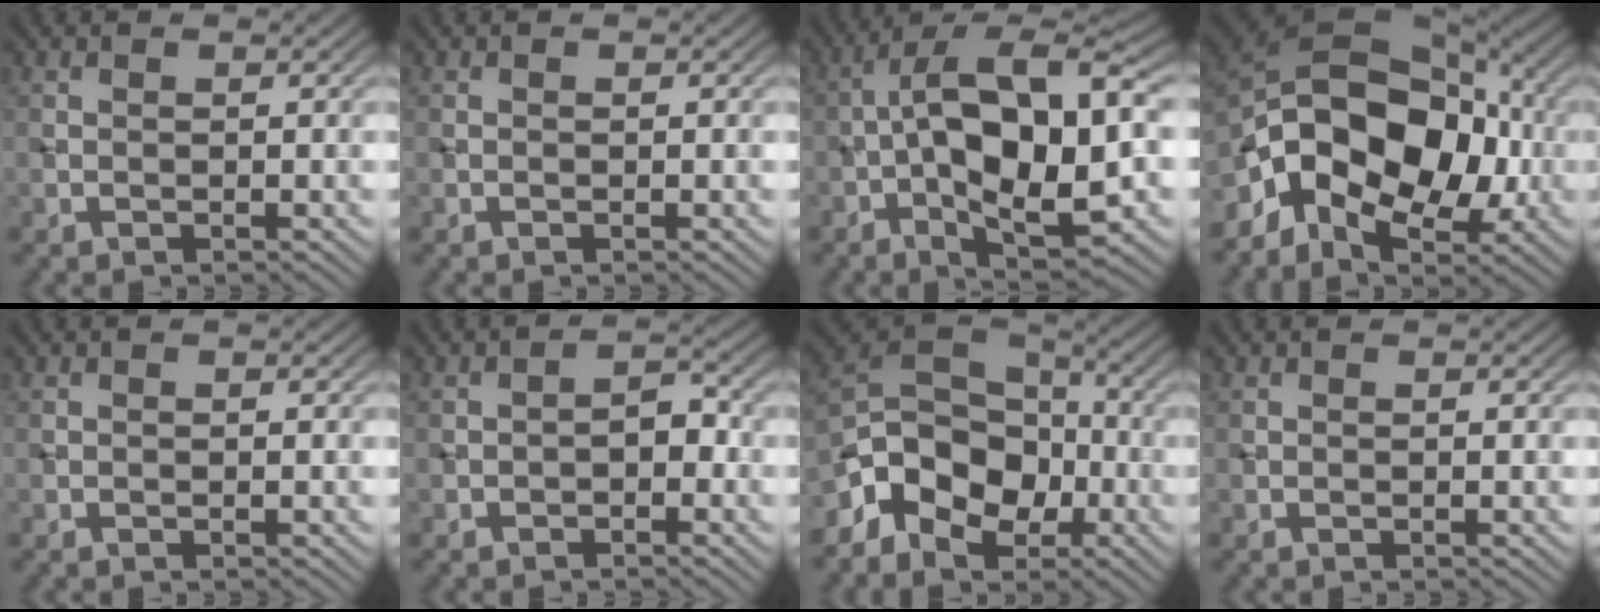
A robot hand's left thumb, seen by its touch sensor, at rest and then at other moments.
{"total": 0.0}
{"total": 14.7, "force": [-1.5, 6.7, 13.1], "torque": [-0.228, 0.011, -0.030]}
{"total": 14.2, "force": [-3.2, 8.9, 10.6], "torque": [-0.184, 0.005, -0.068]}
{"total": 0.0}
{"total": 2.4, "force": [-1.1, 1.2, 1.7], "torque": [-0.024, 0.008, -0.024]}
{"total": 10.5, "force": [-4.5, 6.9, 6.5], "torque": [-0.132, -0.008, -0.103]}
{"total": 0.0}